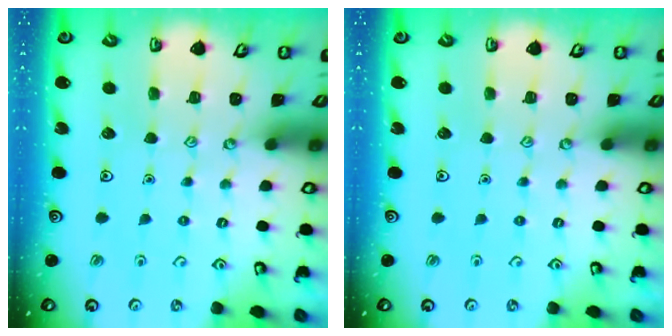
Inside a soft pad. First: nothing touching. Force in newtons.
{"total": 0.0}